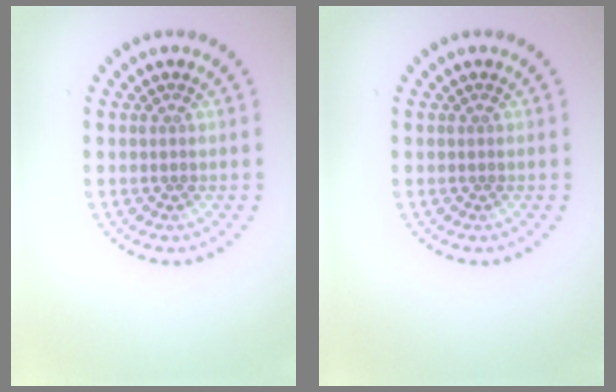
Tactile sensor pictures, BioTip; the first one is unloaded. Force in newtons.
{"total": 0.0}